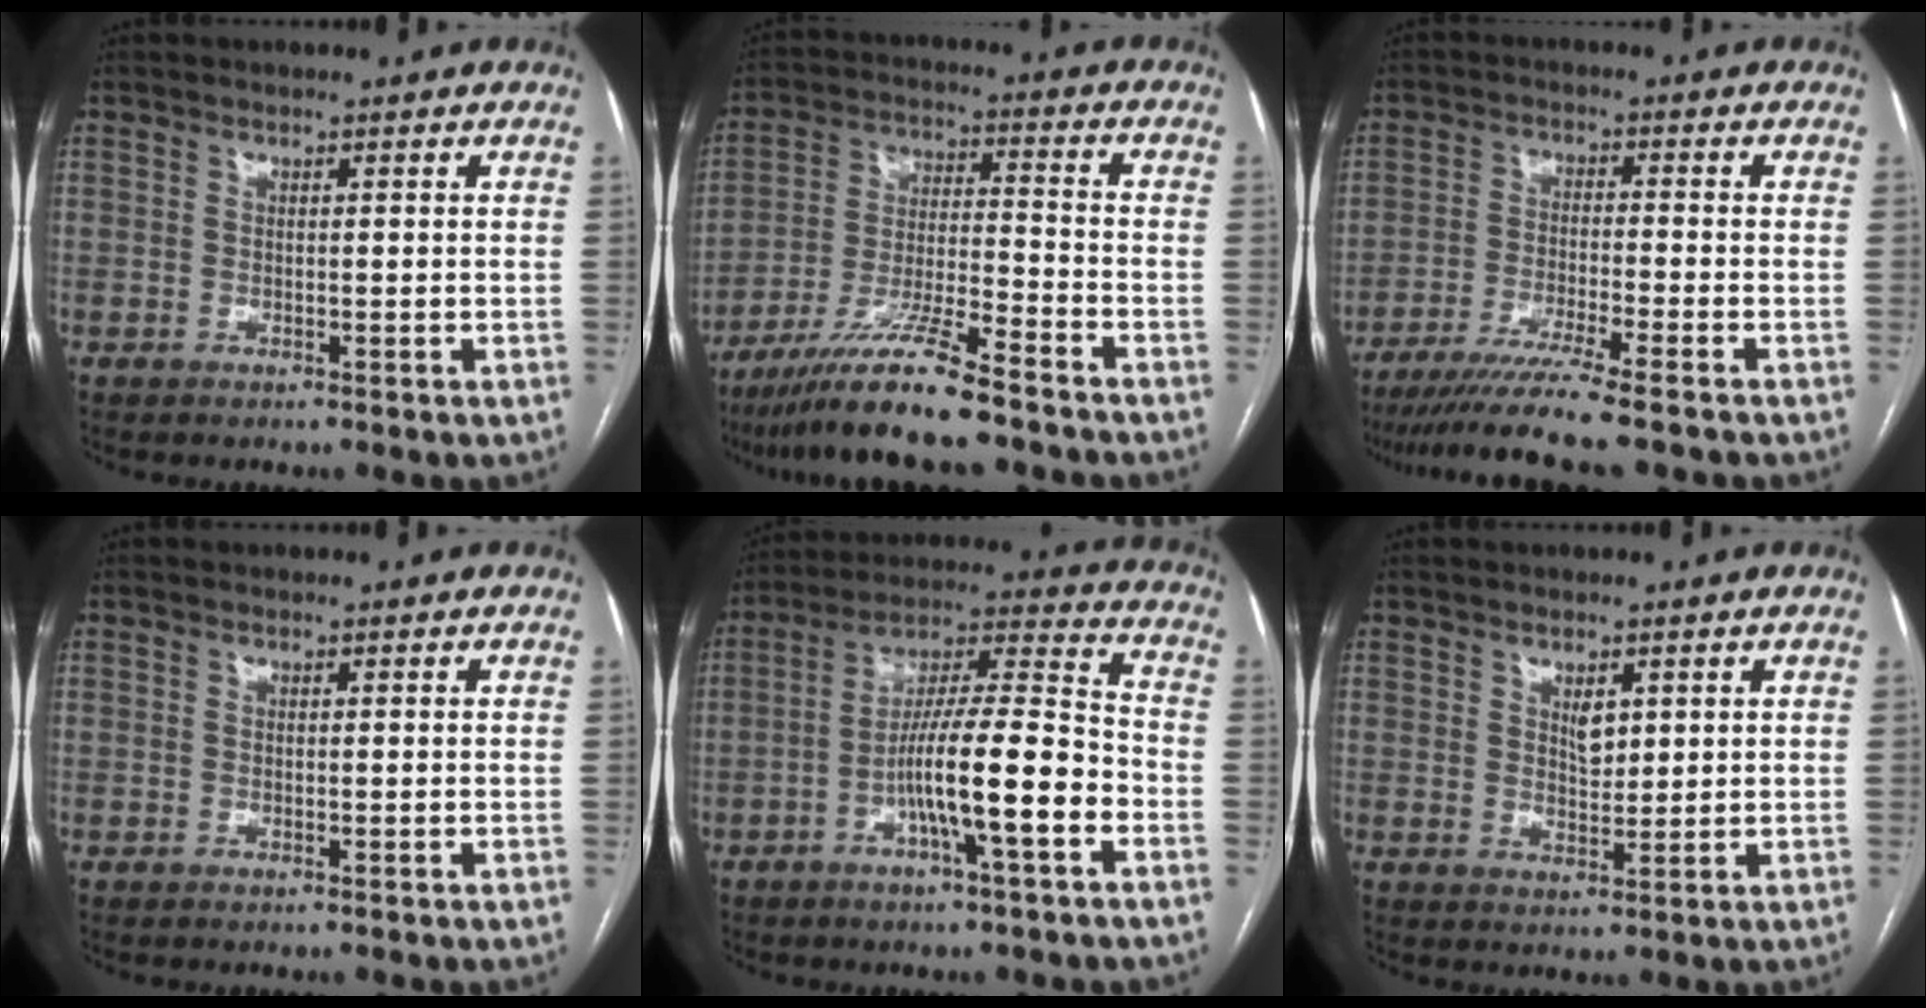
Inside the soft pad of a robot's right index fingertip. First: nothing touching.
{"total": 12.3, "force": [-9.8, 0.1, 7.4], "torque": [-0.137, -0.018, -0.177]}
{"total": 9.7, "force": [-7.9, -1.5, 5.4], "torque": [-0.078, -0.032, -0.130]}
{"total": 0.0}
{"total": 13.9, "force": [-5.0, 1.1, 13.0], "torque": [-0.224, 0.014, -0.083]}
{"total": 2.8, "force": [1.2, 1.4, 2.1], "torque": [-0.033, -0.003, 0.023]}